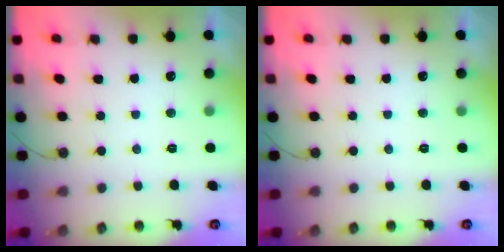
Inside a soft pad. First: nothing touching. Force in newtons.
{"total": 0.0}